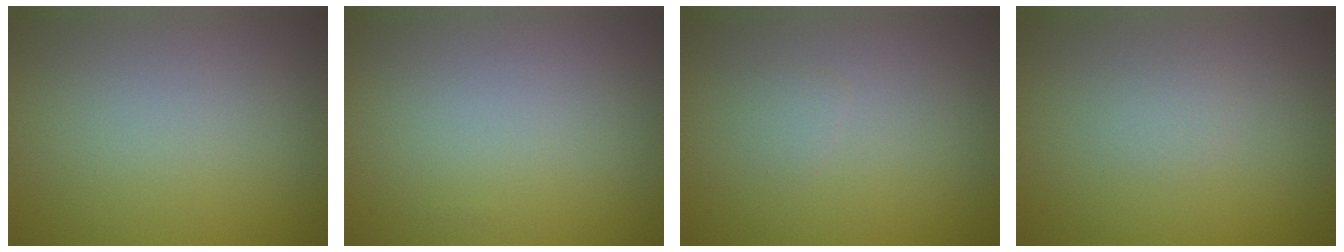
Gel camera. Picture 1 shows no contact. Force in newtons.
{"total": 0.0}
{"total": 0.7, "press": 0.7, "slide": 0.0}
{"total": 0.9, "press": 0.9, "slide": 0.0}